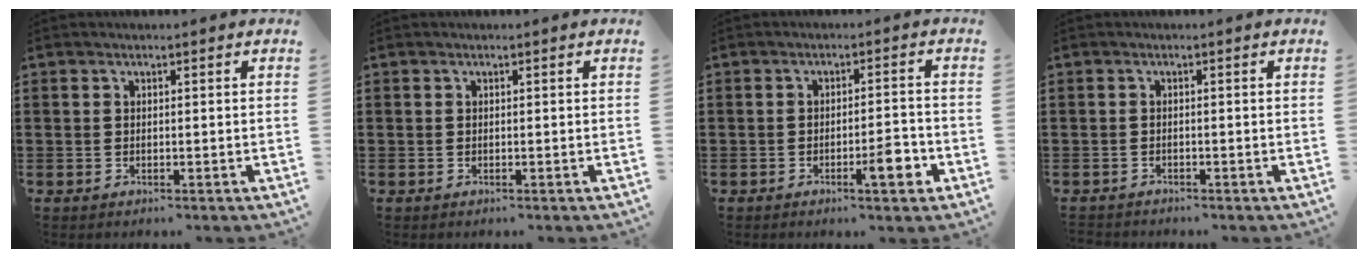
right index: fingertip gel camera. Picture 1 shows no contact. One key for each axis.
{"total": 0.0}
{"total": 5.4, "fx": -2.5, "fy": 1.0, "fz": 4.7, "tx": -0.063, "ty": -0.003, "tz": -0.041}
{"total": 1.0, "fx": -1.0, "fy": 0.2, "fz": -0.1, "tx": -0.002, "ty": 0.001, "tz": -0.022}